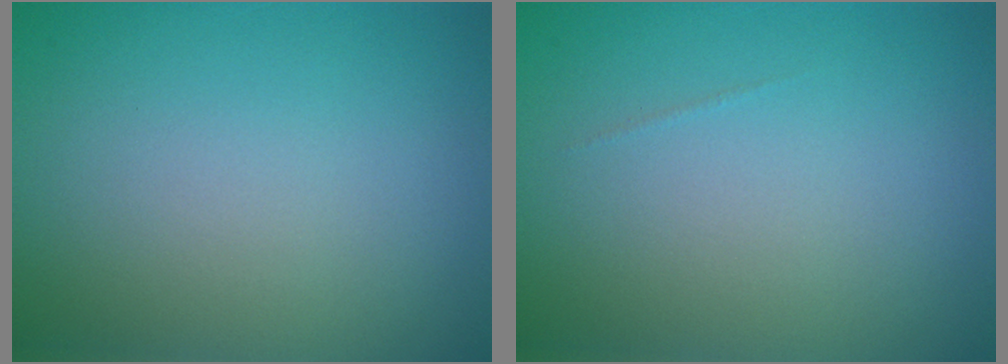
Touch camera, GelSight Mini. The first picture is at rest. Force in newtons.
{"total": 0.0}